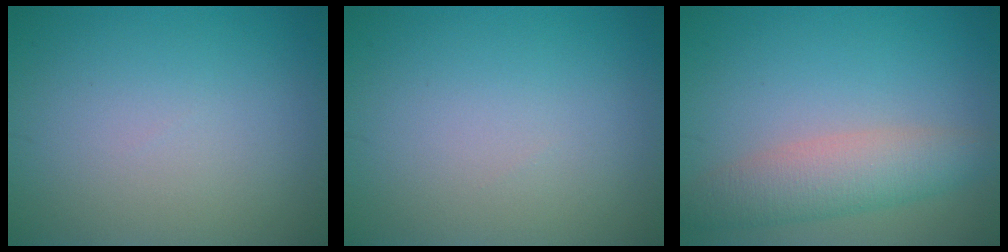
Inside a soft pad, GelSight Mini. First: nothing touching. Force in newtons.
{"total": 0.0}
{"total": 4.5, "press": 4.5, "slide": 0.1}